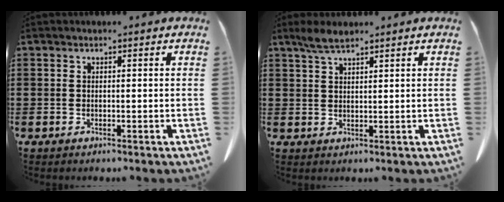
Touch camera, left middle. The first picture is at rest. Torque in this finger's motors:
{"motor_torque": [1.03, 0.47, 0.10, 0.06]}